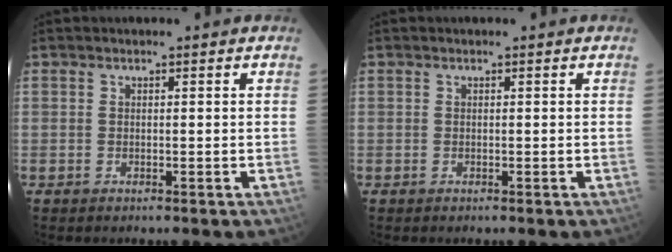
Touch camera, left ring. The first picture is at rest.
{"total": 0.0}